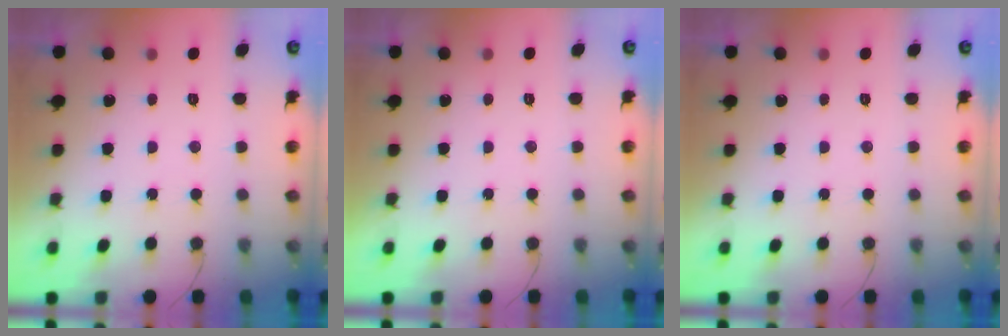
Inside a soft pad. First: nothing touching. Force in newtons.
{"total": 1.7, "press": 1.7, "slide": 0.1}
{"total": 0.0}